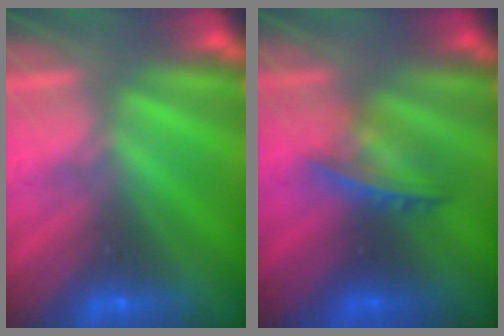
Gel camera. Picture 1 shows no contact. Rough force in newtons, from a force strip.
{"total": 4.6}